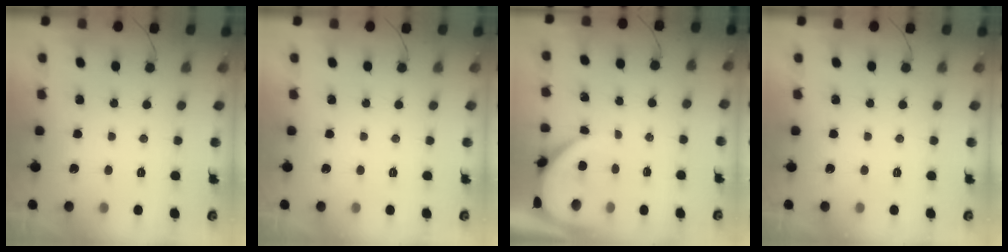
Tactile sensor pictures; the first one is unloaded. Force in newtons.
{"total": 0.0}
{"total": 3.5, "press": 3.5, "slide": 0.4}
{"total": 0.0}